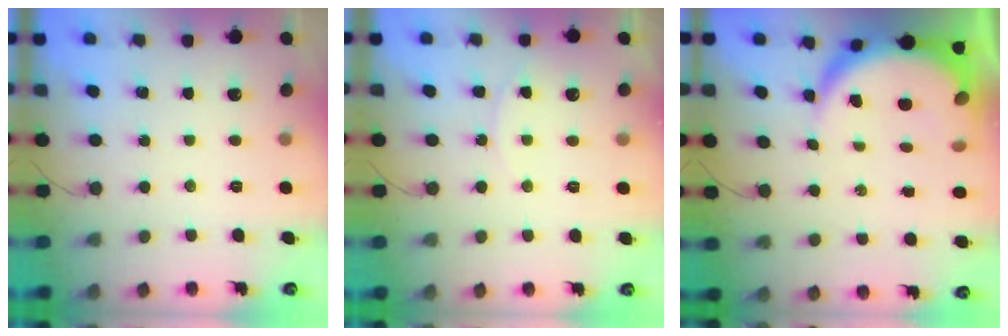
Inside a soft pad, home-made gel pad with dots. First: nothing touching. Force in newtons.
{"total": 5.8, "press": 5.8, "slide": 0.6}
{"total": 10.2, "press": 10.1, "slide": 1.2}